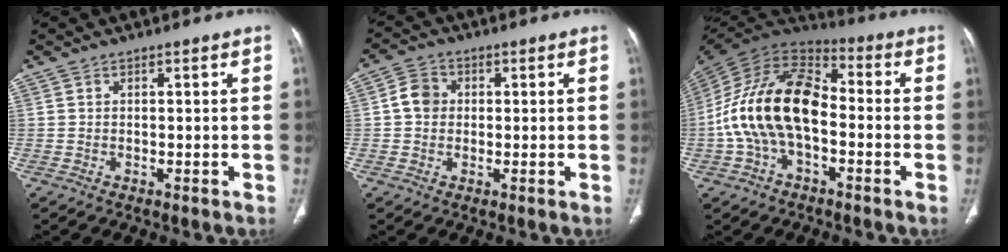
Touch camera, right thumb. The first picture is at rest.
{"total": 4.6, "force": [0.3, 4.0, 2.3], "torque": [-0.033, 0.010, -0.001]}
{"total": 19.3, "force": [-2.6, 11.2, 15.5], "torque": [-0.289, 0.045, -0.052]}